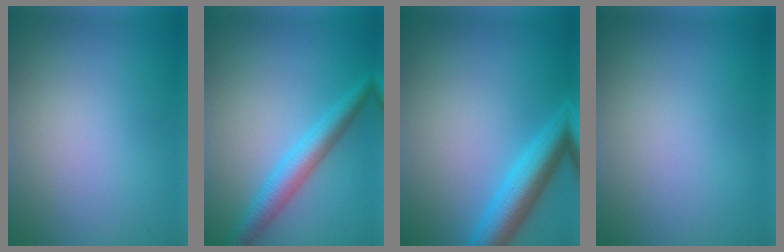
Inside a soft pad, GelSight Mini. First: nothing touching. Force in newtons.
{"total": 3.9, "press": 3.8, "slide": 0.1}
{"total": 5.0, "press": 4.9, "slide": 0.3}
{"total": 0.0}